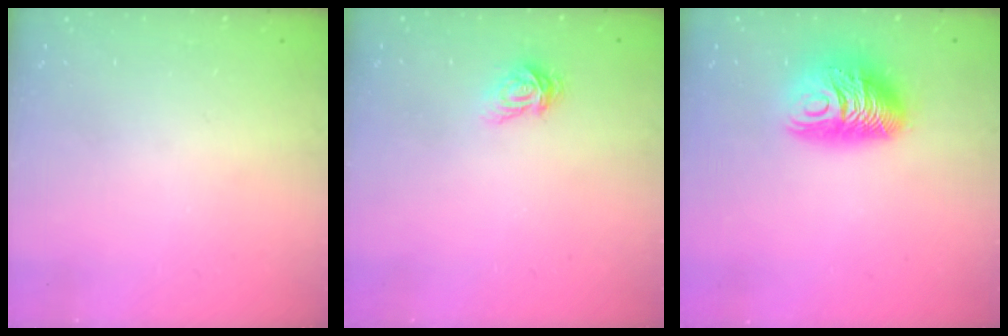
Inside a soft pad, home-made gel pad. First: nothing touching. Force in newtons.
{"total": 3.7, "press": 3.7, "slide": 0.4}
{"total": 12.0, "press": 12.0, "slide": 0.8}